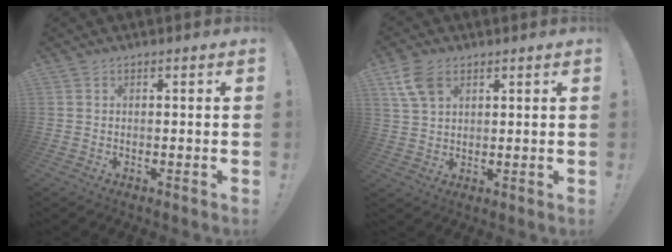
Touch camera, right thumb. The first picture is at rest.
{"total": 7.5, "force": [3.8, 4.6, 4.6], "torque": [-0.096, -0.005, 0.077]}